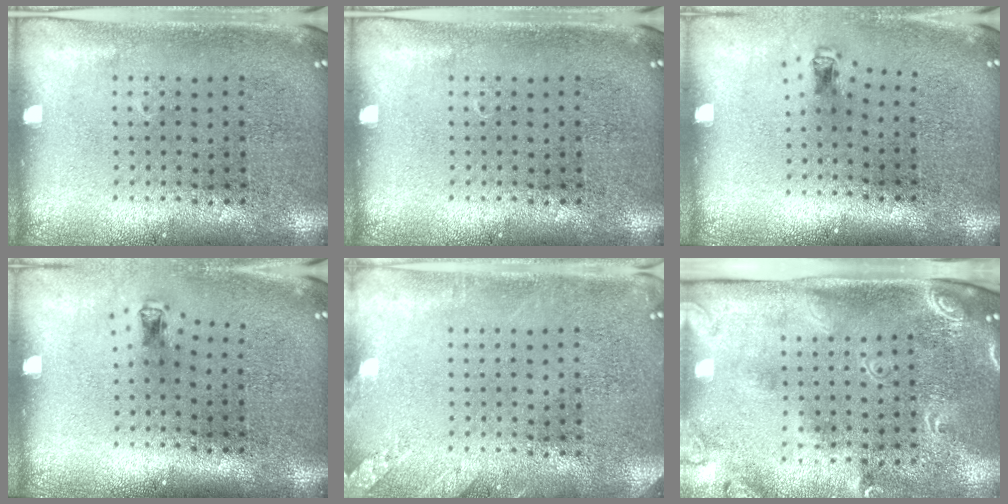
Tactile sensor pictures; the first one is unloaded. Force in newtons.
{"total": 0.0}
{"total": 0.6, "press": 0.3, "slide": 0.5}
{"total": 0.7, "press": 0.3, "slide": 0.6}
{"total": 1.6, "press": 1.6, "slide": 0.2}
{"total": 2.4, "press": 1.7, "slide": 1.7}